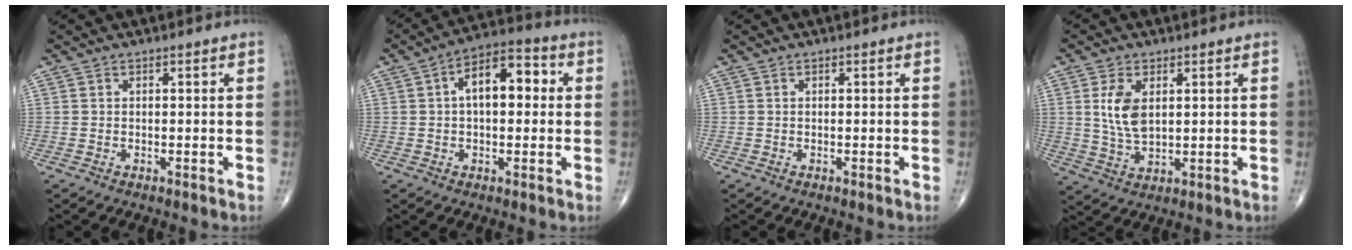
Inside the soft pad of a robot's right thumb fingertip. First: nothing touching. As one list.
[{"total": 10.6, "force": [1.5, 5.7, 8.8], "torque": [-0.117, 0.030, 0.014]}, {"total": 0.0}, {"total": 7.2, "force": [1.8, 4.0, 5.7], "torque": [-0.105, -0.011, 0.041]}]